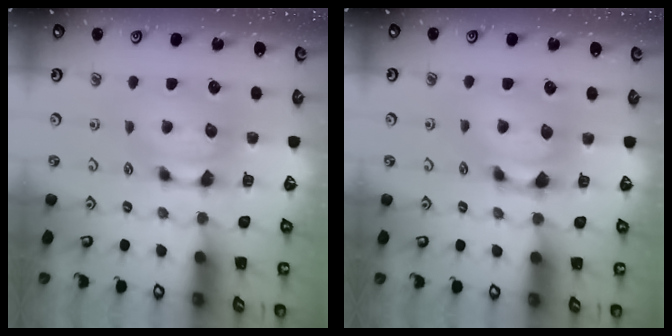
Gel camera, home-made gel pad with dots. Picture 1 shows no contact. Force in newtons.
{"total": 1.3, "press": 0.5, "slide": 1.2}